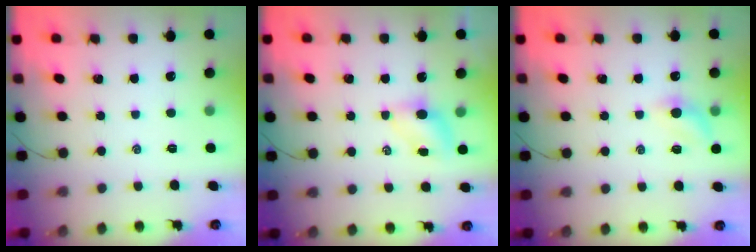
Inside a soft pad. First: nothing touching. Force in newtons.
{"total": 4.7, "press": 4.7, "slide": 0.5}
{"total": 5.0, "press": 4.8, "slide": 1.3}